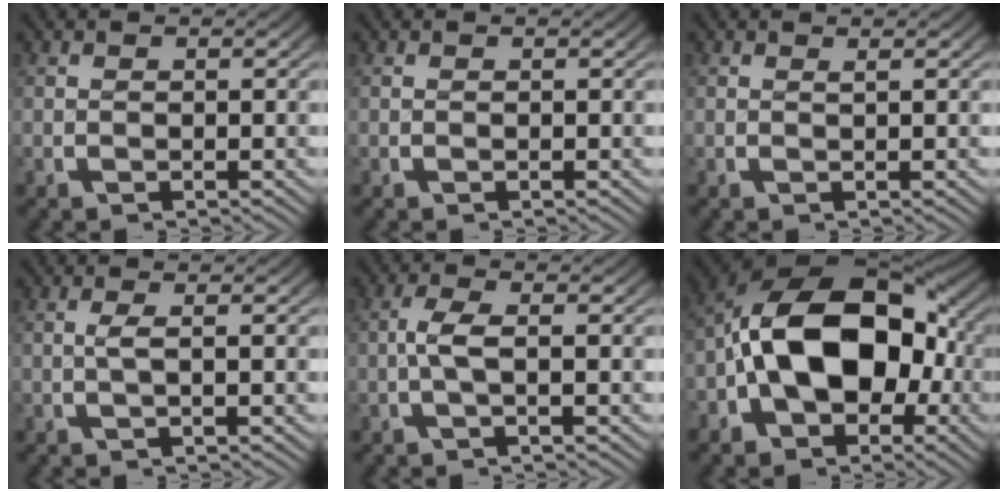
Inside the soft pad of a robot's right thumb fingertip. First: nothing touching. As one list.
[{"total": 0.0}, {"total": 0.6, "force": [0.5, -0.1, 0.3], "torque": [-0.003, 0.000, 0.009]}, {"total": 1.6, "force": [0.1, 0.2, 1.6], "torque": [-0.033, 0.000, 0.002]}, {"total": 2.6, "force": [-0.4, 0.8, 2.5], "torque": [-0.062, 0.000, -0.010]}, {"total": 15.5, "force": [-1.4, 10.5, 11.3], "torque": [-0.218, -0.040, -0.014]}]